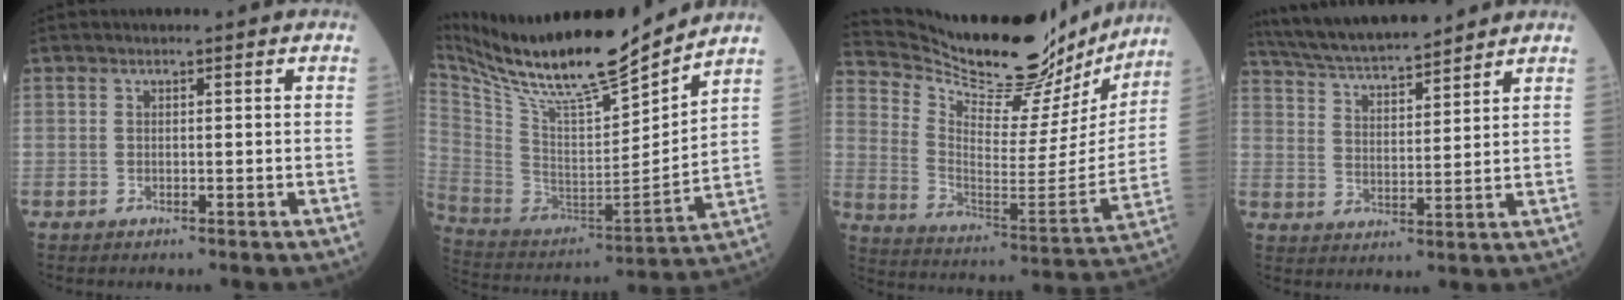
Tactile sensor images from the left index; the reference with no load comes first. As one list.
[{"total": 21.4, "force": [18.6, 1.5, 10.5], "torque": [-0.199, -0.021, 0.328]}, {"total": 25.6, "force": [23.6, 5.4, 8.5], "torque": [-0.145, -0.052, 0.340]}, {"total": 13.7, "force": [12.5, 1.6, 5.5], "torque": [-0.104, 0.020, 0.218]}]